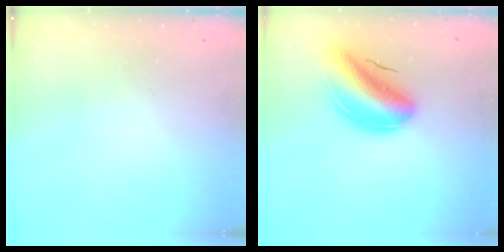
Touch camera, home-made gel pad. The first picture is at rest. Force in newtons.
{"total": 14.1, "press": 13.5, "slide": 3.9}